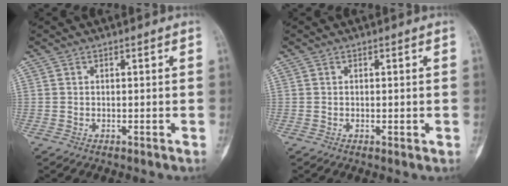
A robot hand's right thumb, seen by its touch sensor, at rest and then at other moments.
{"total": 1.1, "force": [-0.2, 0.5, 1.0], "torque": [-0.012, -0.003, -0.002]}